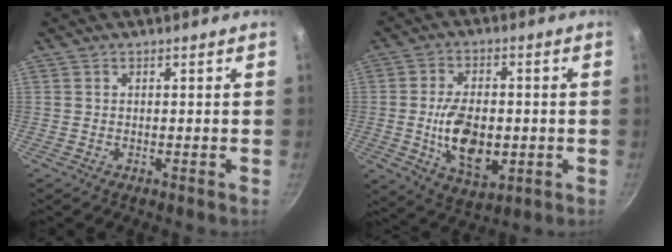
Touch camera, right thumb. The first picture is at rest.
{"total": 12.3, "force": [-1.5, 6.9, 10.0], "torque": [-0.154, -0.003, -0.018]}